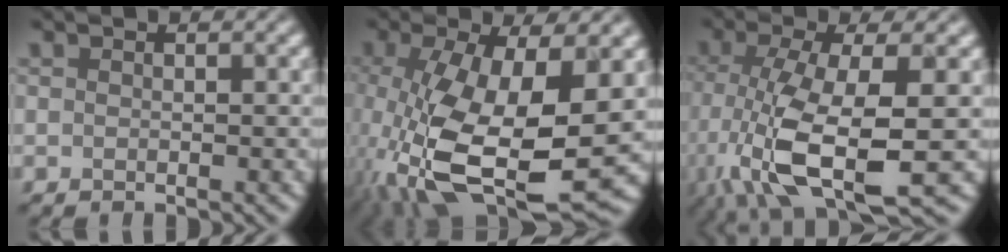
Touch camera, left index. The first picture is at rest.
{"total": 14.0, "force": [-3.1, 5.7, 12.4], "torque": [-0.258, -0.036, -0.043]}
{"total": 10.1, "force": [-3.3, 3.4, 8.9], "torque": [-0.196, -0.027, -0.059]}